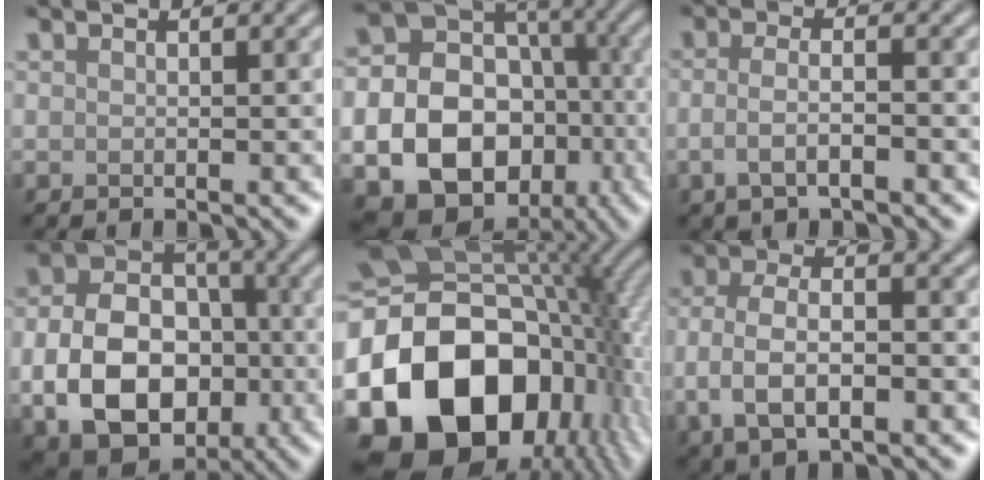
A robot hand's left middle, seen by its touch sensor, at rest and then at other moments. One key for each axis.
{"total": 20.3, "fx": -5.4, "fy": 17.4, "fz": 8.9, "tx": -0.185, "ty": -0.038, "tz": -0.093}
{"total": 2.7, "fx": -1.0, "fy": 1.0, "fz": 2.4, "tx": -0.050, "ty": -0.002, "tz": -0.022}
{"total": 11.8, "fx": -2.5, "fy": 8.5, "fz": 7.8, "tx": -0.146, "ty": -0.019, "tz": -0.044}
{"total": 21.0, "fx": -4.2, "fy": 15.0, "fz": 14.0, "tx": -0.292, "ty": -0.031, "tz": -0.065}
{"total": 5.7, "fx": -1.6, "fy": 2.9, "fz": 4.7, "tx": -0.095, "ty": -0.002, "tz": -0.032}